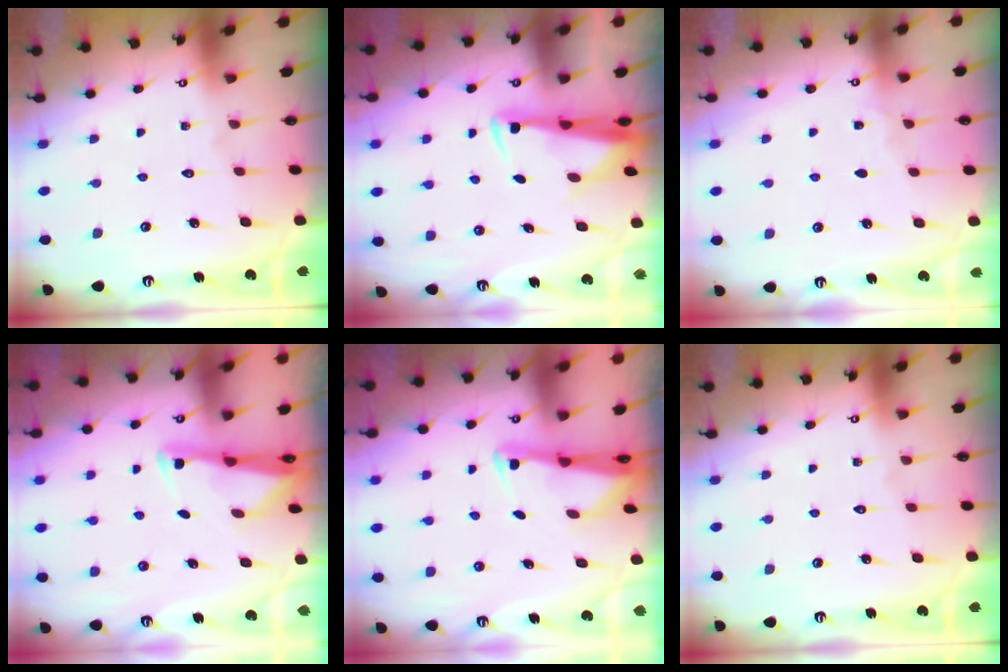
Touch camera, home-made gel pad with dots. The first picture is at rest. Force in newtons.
{"total": 3.3, "press": 3.3, "slide": 0.7}
{"total": 2.5, "press": 2.5, "slide": 0.4}
{"total": 2.7, "press": 2.7, "slide": 0.4}
{"total": 2.6, "press": 2.6, "slide": 0.5}
{"total": 0.0}